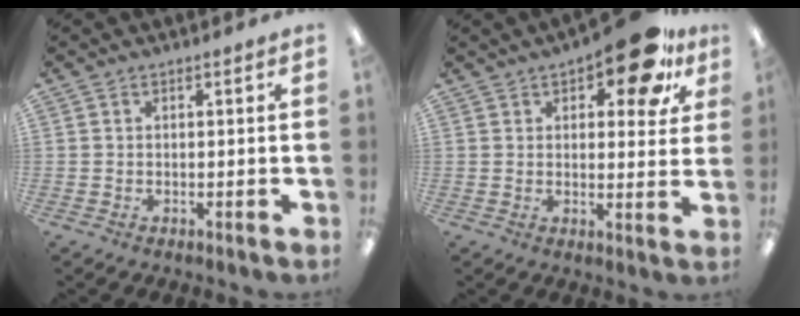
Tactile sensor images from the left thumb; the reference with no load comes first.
{"total": 13.5, "force": [8.1, 5.3, 9.4], "torque": [-0.117, -0.037, 0.130]}